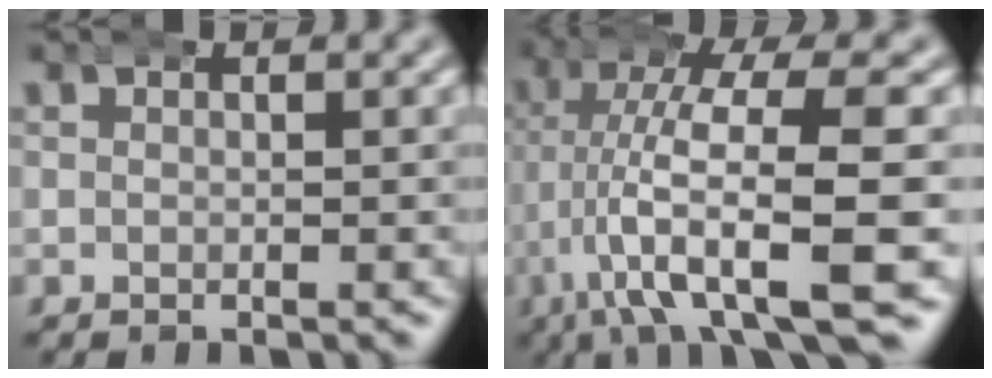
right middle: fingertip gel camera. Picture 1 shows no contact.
{"total": 10.6, "force": [-2.8, 3.5, 9.6], "torque": [-0.180, -0.018, -0.035]}